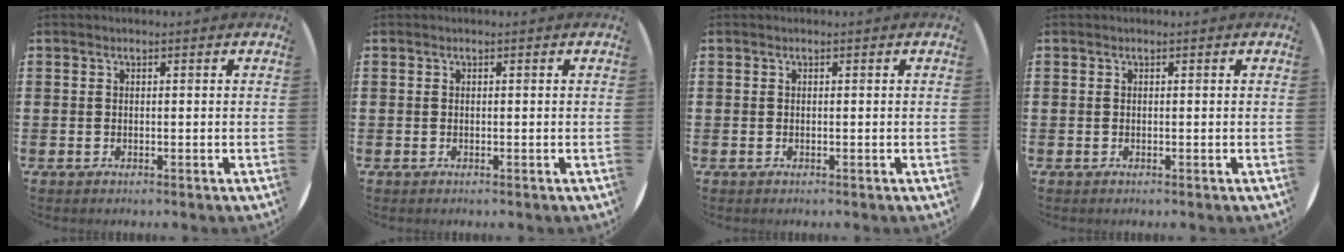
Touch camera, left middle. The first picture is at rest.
{"total": 0.0}
{"total": 0.0}
{"total": 0.0}